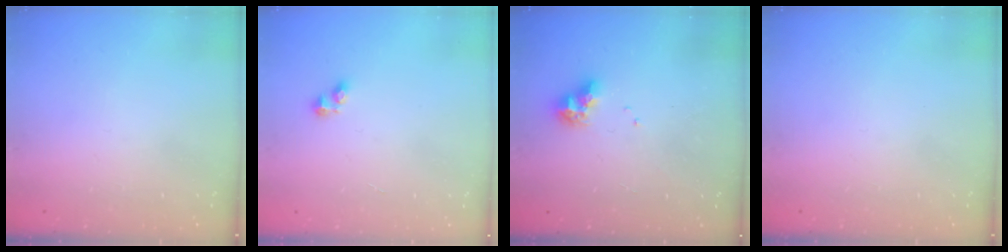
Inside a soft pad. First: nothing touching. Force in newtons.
{"total": 2.5, "press": 2.5, "slide": 0.3}
{"total": 8.3, "press": 8.3, "slide": 1.1}
{"total": 0.0}